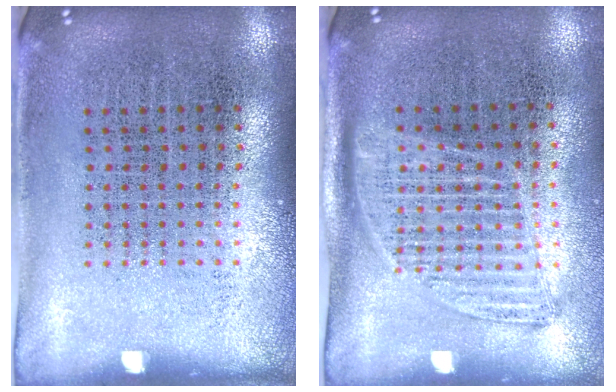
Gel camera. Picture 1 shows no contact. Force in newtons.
{"total": 1.3, "press": 1.1, "slide": 0.7}